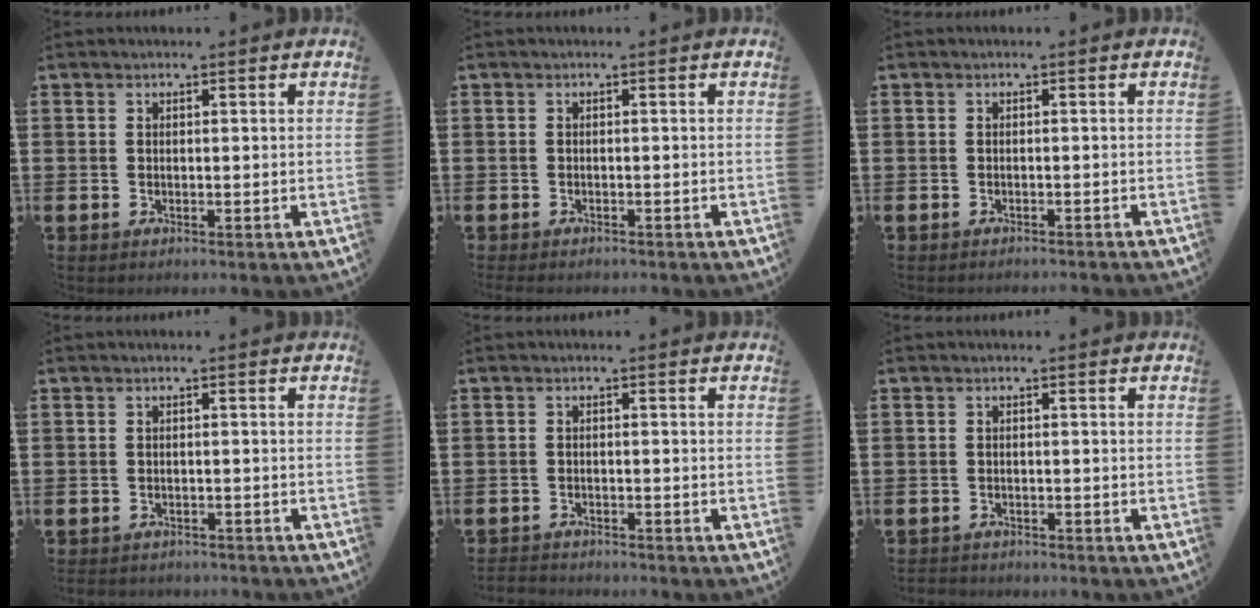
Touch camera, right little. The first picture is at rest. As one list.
[{"total": 0.5, "force": [-0.5, 0.1, 0.0], "torque": [-0.002, -0.002, -0.011]}, {"total": 0.6, "force": [-0.6, -0.1, 0.0], "torque": [0.000, -0.002, -0.013]}, {"total": 1.1, "force": [-1.0, 0.2, -0.1], "torque": [-0.002, 0.001, -0.023]}, {"total": 1.5, "force": [-1.5, 0.1, -0.1], "torque": [-0.002, 0.002, -0.033]}, {"total": 0.9, "force": [-0.9, 0.2, -0.1], "torque": [0.000, 0.002, -0.020]}]